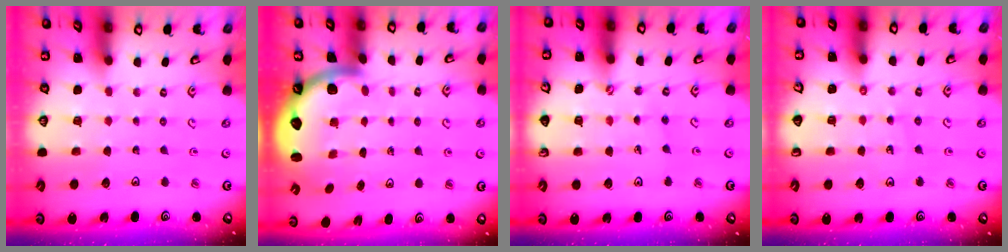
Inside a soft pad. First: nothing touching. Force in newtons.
{"total": 3.0, "press": 2.9, "slide": 0.4}
{"total": 2.8, "press": 2.5, "slide": 1.3}
{"total": 4.9, "press": 4.5, "slide": 1.7}